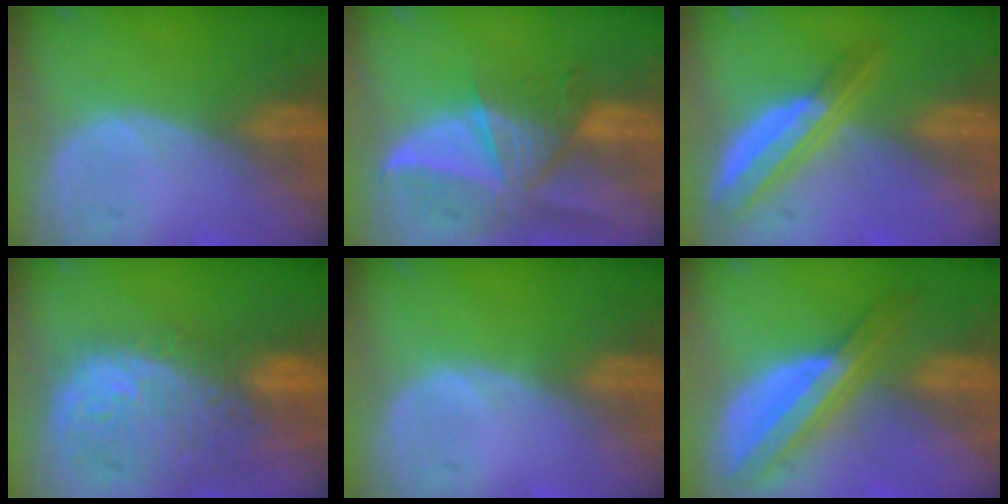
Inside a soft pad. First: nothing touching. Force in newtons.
{"total": 9.2, "press": 8.3, "slide": 4.0}
{"total": 6.3, "press": 5.6, "slide": 2.8}
{"total": 11.8, "press": 10.6, "slide": 5.1}
{"total": 0.0}
{"total": 7.6, "press": 7.6, "slide": 0.3}